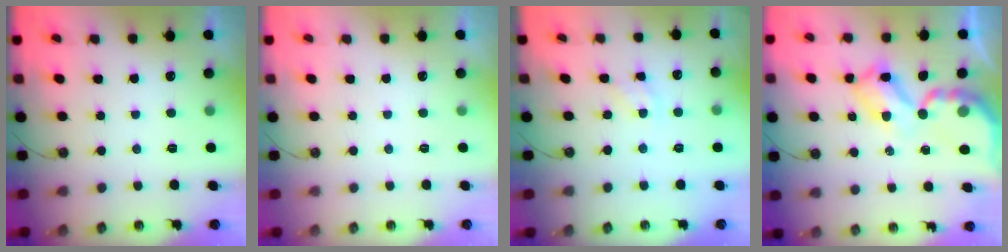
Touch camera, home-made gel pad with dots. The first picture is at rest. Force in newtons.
{"total": 0.0}
{"total": 3.3, "press": 3.3, "slide": 0.3}
{"total": 9.0, "press": 9.0, "slide": 0.6}